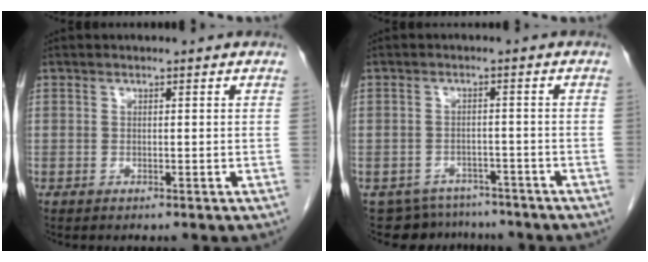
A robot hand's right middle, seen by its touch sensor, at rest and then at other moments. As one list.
[{"total": 7.4, "force": [-6.7, 3.1, -0.5], "torque": [0.014, 0.017, -0.085]}]